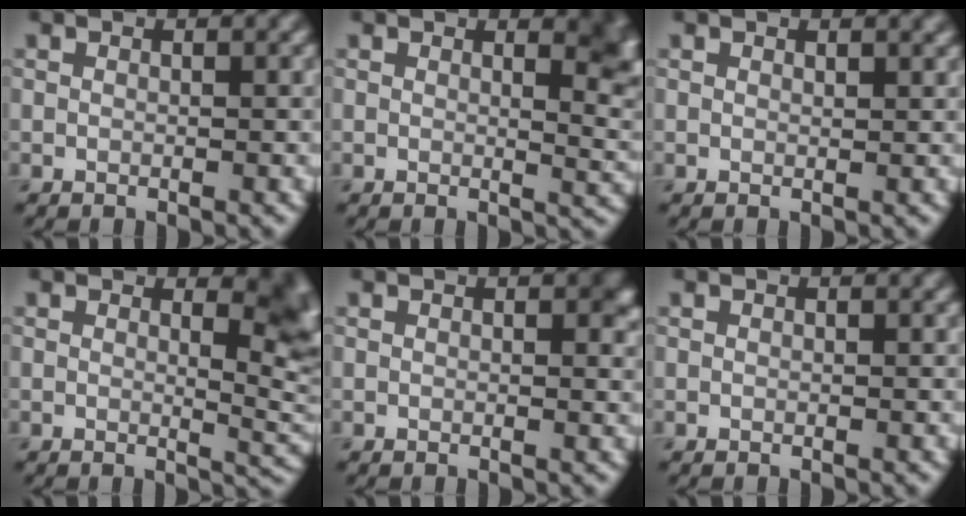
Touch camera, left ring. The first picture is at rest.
{"total": 4.1, "force": [1.9, 1.5, 3.3], "torque": [-0.021, 0.000, 0.024]}
{"total": 0.7, "force": [0.6, 0.1, 0.3], "torque": [-0.002, -0.001, 0.010]}
{"total": 5.0, "force": [1.7, 2.1, 4.1], "torque": [-0.029, -0.011, 0.028]}
{"total": 1.4, "force": [0.6, 0.5, 1.3], "torque": [-0.010, -0.002, 0.010]}
{"total": 0.0}